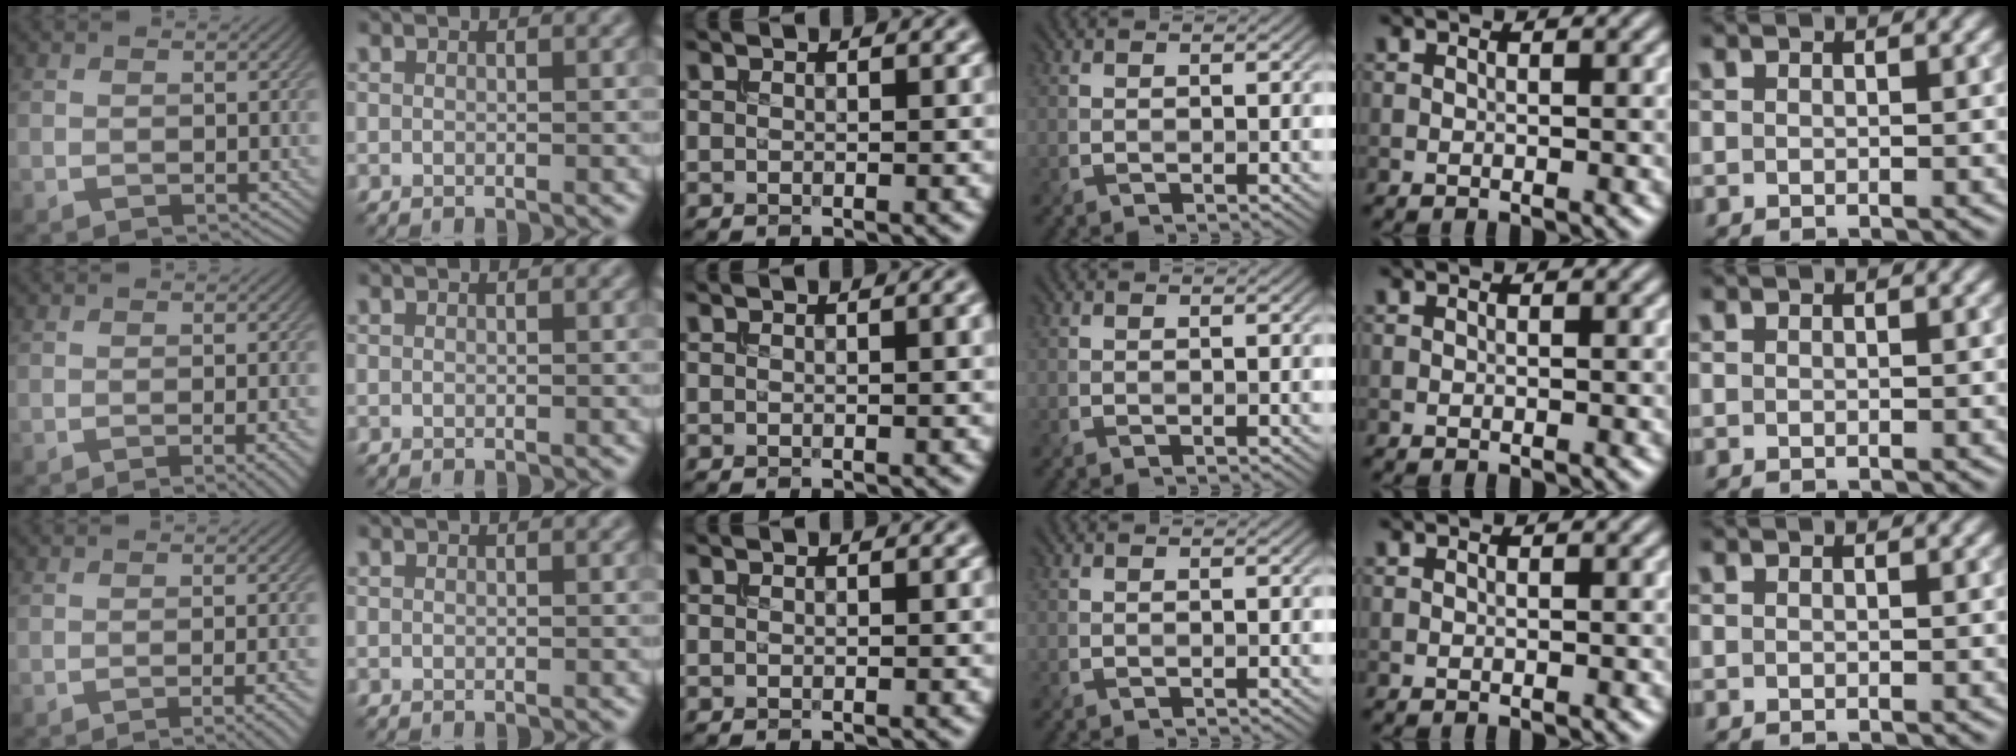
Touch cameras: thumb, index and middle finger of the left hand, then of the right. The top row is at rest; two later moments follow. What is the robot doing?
{"motion": "insert", "object": "bucket"}